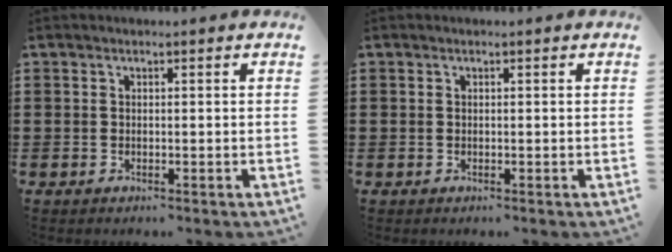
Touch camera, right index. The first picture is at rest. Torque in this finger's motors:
{"motor_torque": [-0.18, 0.11, 0.01, 0.02]}